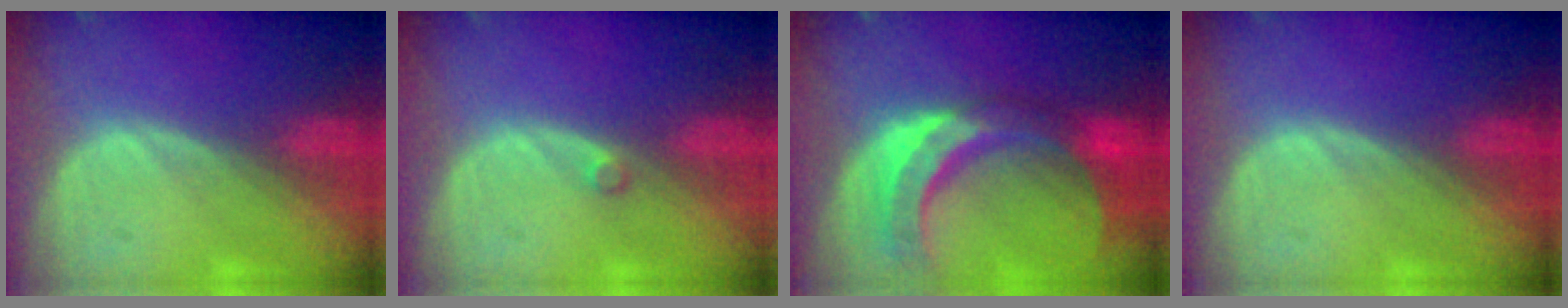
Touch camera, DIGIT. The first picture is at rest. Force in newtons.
{"total": 0.7, "press": 0.7, "slide": 0.1}
{"total": 11.2, "press": 9.6, "slide": 5.9}
{"total": 0.0}